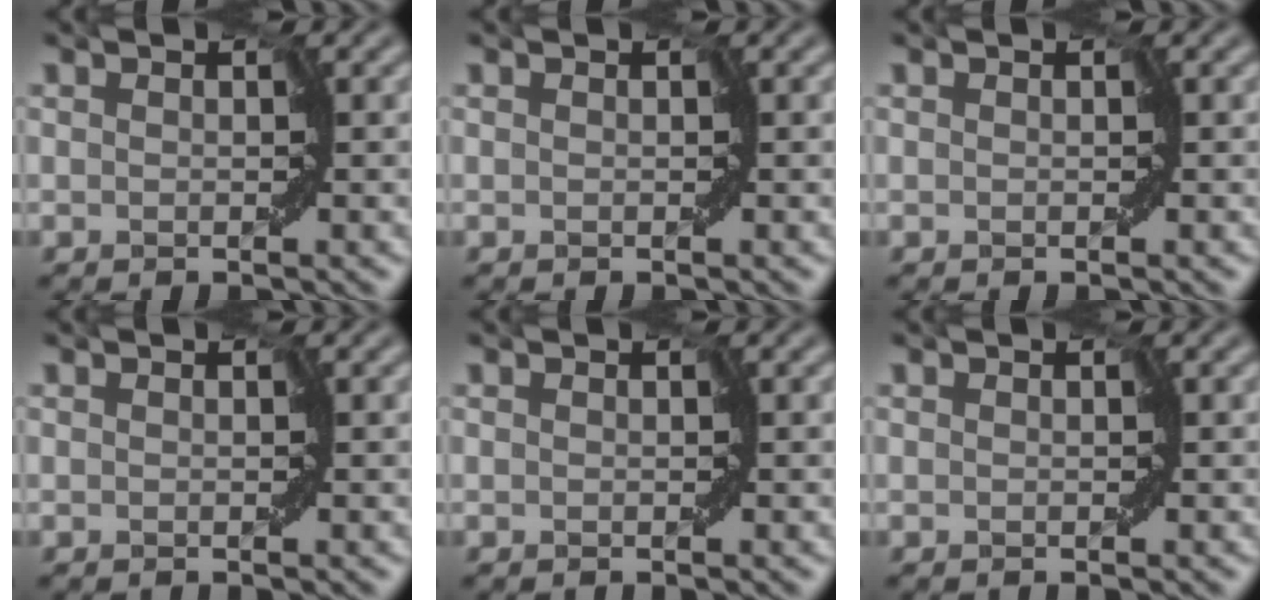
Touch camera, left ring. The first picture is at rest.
{"total": 0.0}
{"total": 0.0}
{"total": 0.0}
{"total": 0.0}
{"total": 0.0}